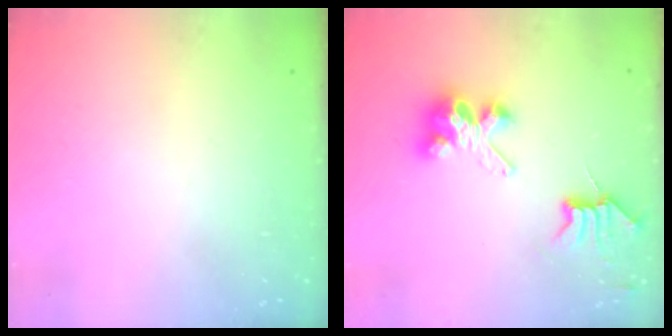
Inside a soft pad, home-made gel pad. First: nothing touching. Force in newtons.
{"total": 6.1, "press": 6.1, "slide": 0.2}